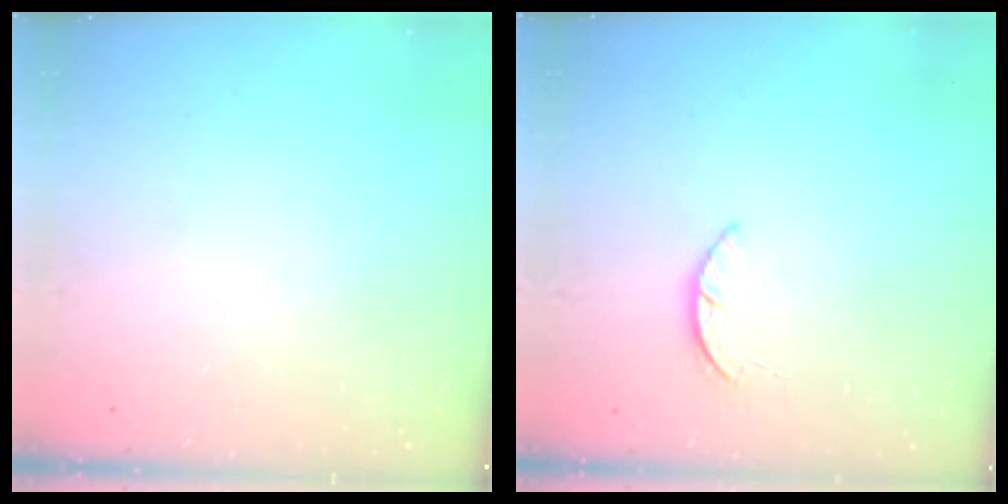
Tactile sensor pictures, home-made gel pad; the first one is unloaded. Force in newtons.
{"total": 1.9, "press": 1.9, "slide": 0.3}